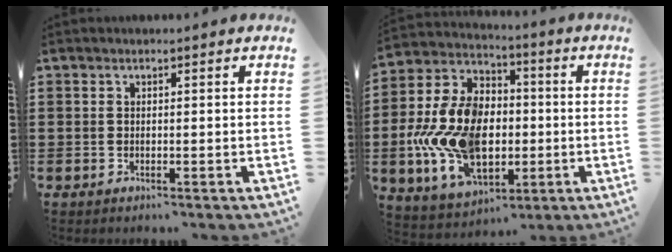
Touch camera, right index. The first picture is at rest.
{"total": 15.1, "force": [-2.0, 10.1, 11.0], "torque": [-0.271, 0.005, -0.035]}